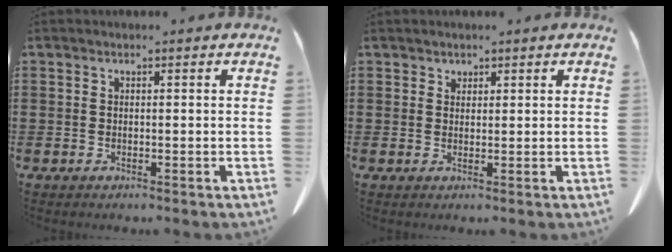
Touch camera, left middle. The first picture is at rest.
{"total": 1.2, "force": [1.0, 0.6, 0.0], "torque": [-0.003, 0.001, 0.020]}